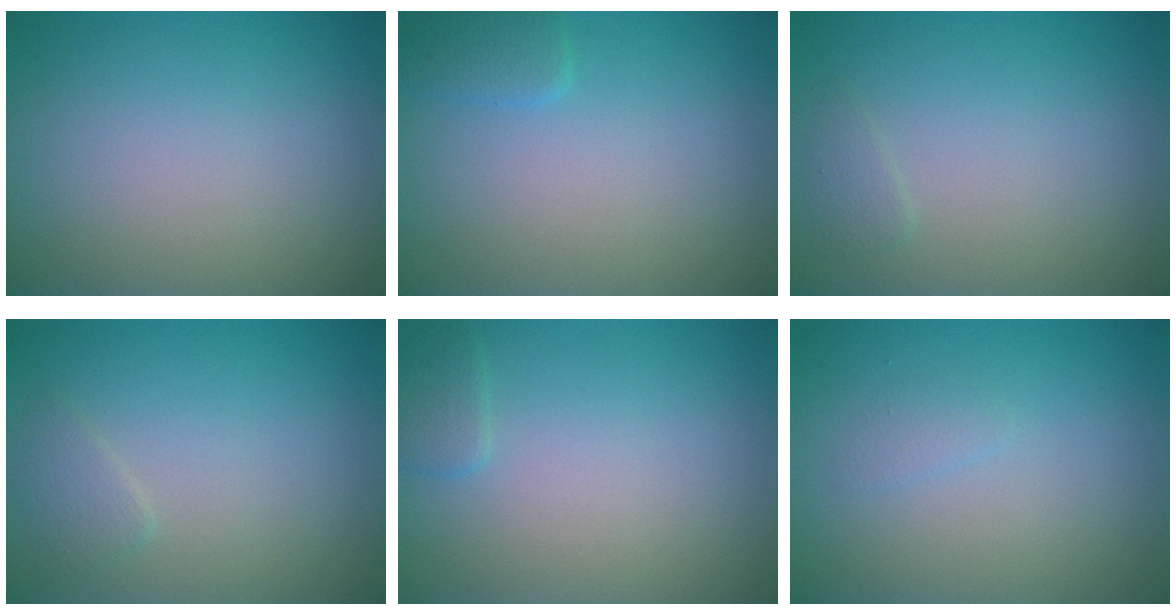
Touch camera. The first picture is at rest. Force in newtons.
{"total": 1.4, "press": 1.4, "slide": 0.1}
{"total": 0.8, "press": 0.8, "slide": 0.1}
{"total": 1.3, "press": 1.3, "slide": 0.0}
{"total": 1.2, "press": 1.2, "slide": 0.1}
{"total": 0.8, "press": 0.8, "slide": 0.0}